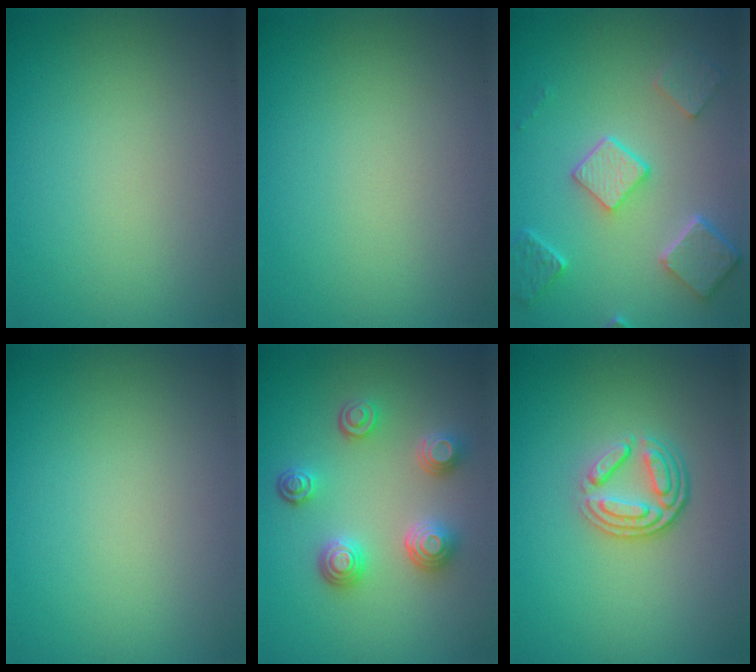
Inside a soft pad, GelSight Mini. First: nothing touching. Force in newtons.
{"total": 0.0}
{"total": 4.8, "press": 3.7, "slide": 3.0}
{"total": 0.0}
{"total": 3.8, "press": 3.2, "slide": 1.9}
{"total": 3.9, "press": 2.8, "slide": 2.7}